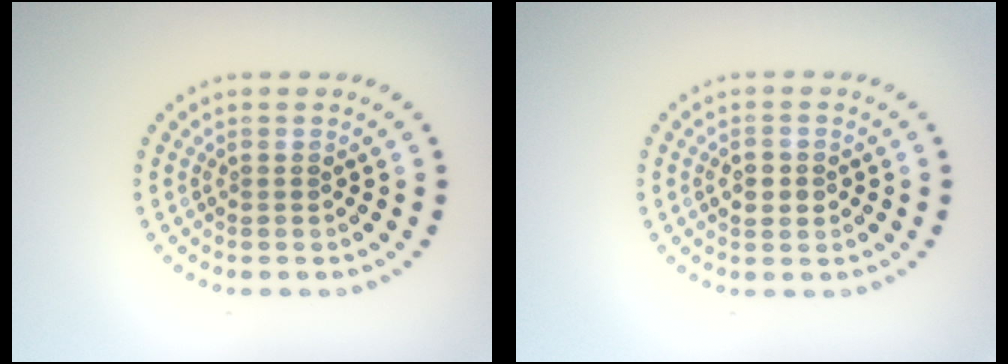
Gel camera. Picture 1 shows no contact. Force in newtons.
{"total": 2.3, "press": 2.3, "slide": 0.1}